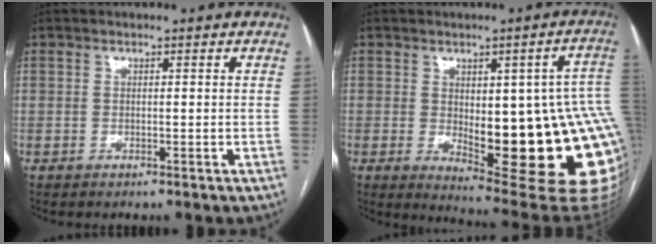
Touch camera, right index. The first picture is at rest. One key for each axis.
{"total": 23.1, "fx": -2.0, "fy": 6.3, "fz": 22.1, "tx": -0.194, "ty": 0.002, "tz": -0.001}